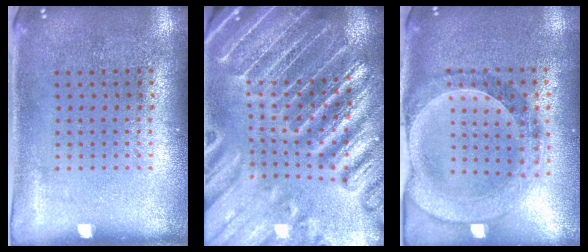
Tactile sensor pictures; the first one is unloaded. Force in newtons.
{"total": 4.9, "press": 4.4, "slide": 2.2}
{"total": 1.5, "press": 1.5, "slide": 0.3}